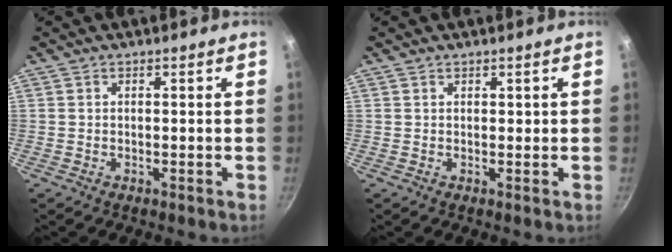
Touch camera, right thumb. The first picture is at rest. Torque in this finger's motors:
{"motor_torque": [-0.40, 0.24, -0.19, 0.19, -0.01]}